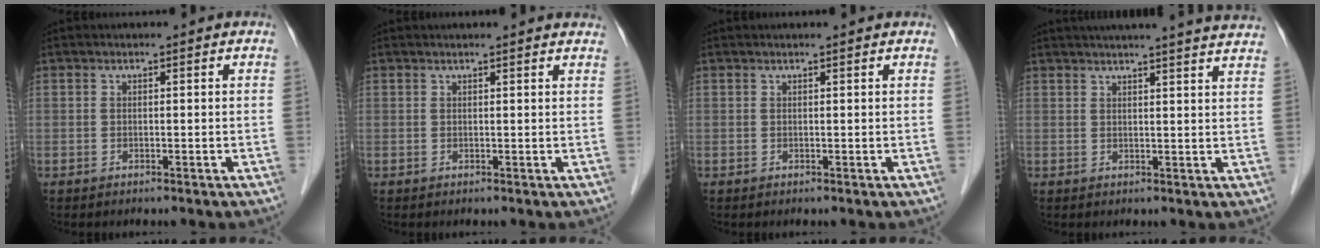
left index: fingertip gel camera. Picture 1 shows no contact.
{"total": 4.7, "force": [4.5, 0.3, 1.5], "torque": [-0.017, 0.017, 0.039]}
{"total": 1.4, "force": [1.3, 0.1, 0.6], "torque": [-0.009, 0.013, 0.017]}
{"total": 18.9, "force": [17.4, 0.0, 7.3], "torque": [-0.108, -0.003, 0.208]}